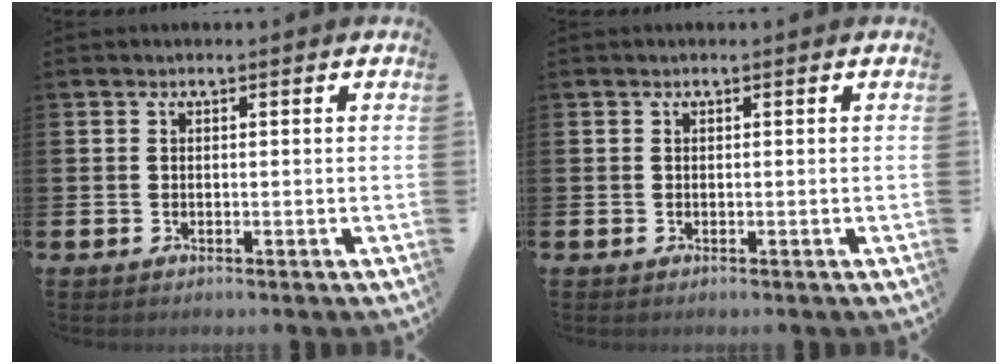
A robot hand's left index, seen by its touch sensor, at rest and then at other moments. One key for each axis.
{"total": 0.0}